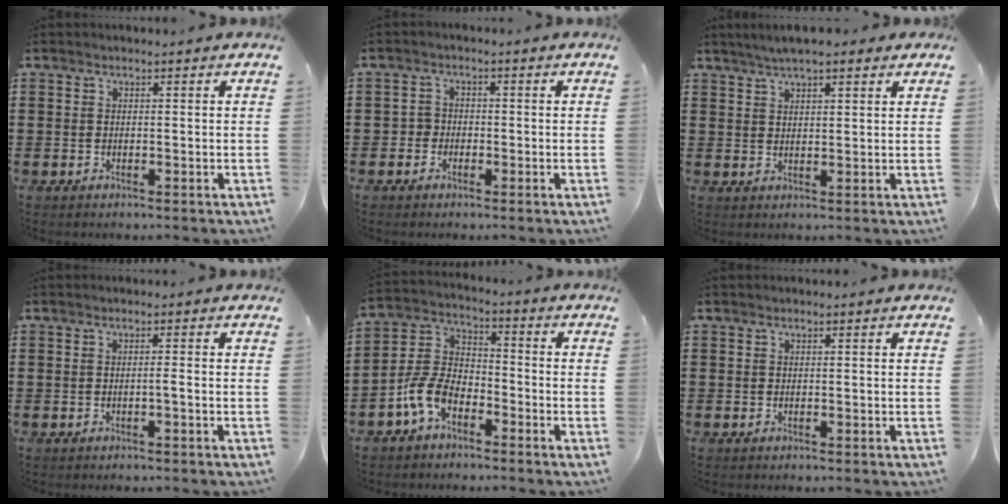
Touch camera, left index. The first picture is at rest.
{"total": 2.0, "force": [-1.0, 1.7, 0.2], "torque": [-0.012, 0.004, -0.025]}
{"total": 4.0, "force": [3.1, 0.9, 2.3], "torque": [-0.051, 0.005, 0.056]}
{"total": 1.1, "force": [-0.5, -0.2, 1.0], "torque": [-0.017, -0.003, -0.009]}
{"total": 8.0, "force": [-4.7, 4.2, 4.9], "torque": [-0.134, 0.002, -0.100]}
{"total": 0.0}